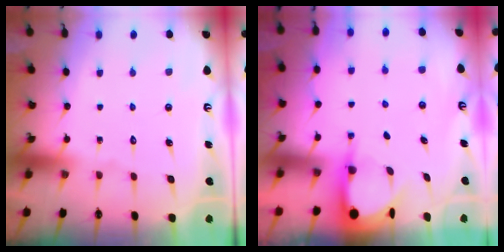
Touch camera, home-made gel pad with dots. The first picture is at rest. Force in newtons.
{"total": 3.9, "press": 3.9, "slide": 0.3}